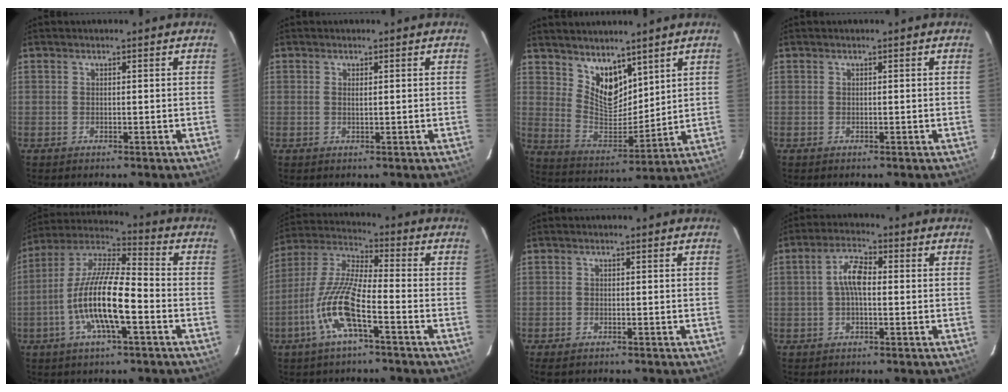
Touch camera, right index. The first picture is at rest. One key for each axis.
{"total": 0.8, "fx": 0.3, "fy": 0.0, "fz": 0.7, "tx": -0.014, "ty": 0.000, "tz": 0.005}
{"total": 10.1, "fx": 7.1, "fy": 5.3, "fz": 4.9, "tx": -0.081, "ty": -0.006, "tz": 0.145}
{"total": 0.0}
{"total": 15.2, "fx": -4.7, "fy": 3.5, "fz": 14.0, "tx": -0.274, "ty": -0.005, "tz": -0.094}
{"total": 12.6, "fx": -5.5, "fy": 2.3, "fz": 11.1, "tx": -0.235, "ty": -0.003, "tz": -0.112}
{"total": 2.3, "fx": -1.7, "fy": 1.0, "fz": 1.0, "tx": -0.025, "ty": -0.005, "tz": -0.032}
{"total": 5.3, "fx": 0.0, "fy": 2.1, "fz": 4.8, "tx": -0.096, "ty": 0.015, "tz": -0.002}